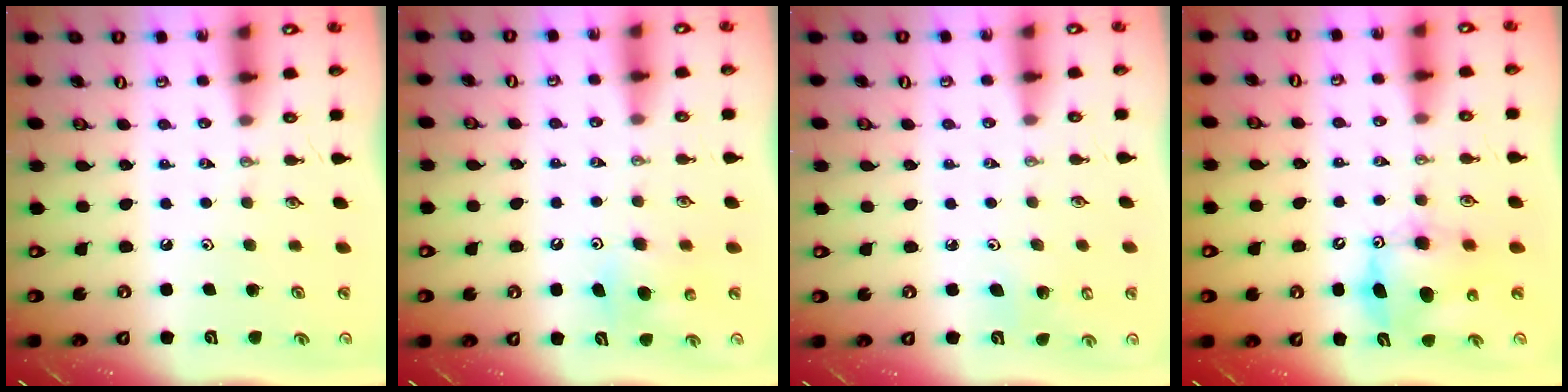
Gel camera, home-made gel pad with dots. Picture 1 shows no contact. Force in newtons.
{"total": 6.3, "press": 6.2, "slide": 0.6}
{"total": 5.4, "press": 5.3, "slide": 1.3}
{"total": 9.1, "press": 9.0, "slide": 0.6}